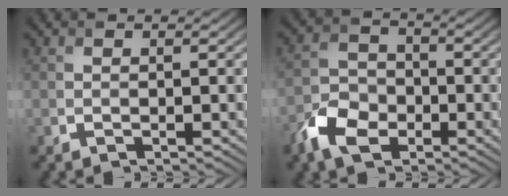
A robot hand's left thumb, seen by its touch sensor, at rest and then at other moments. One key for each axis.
{"total": 6.5, "fx": -3.7, "fy": 4.1, "fz": 3.5, "tx": -0.076, "ty": -0.001, "tz": -0.084}